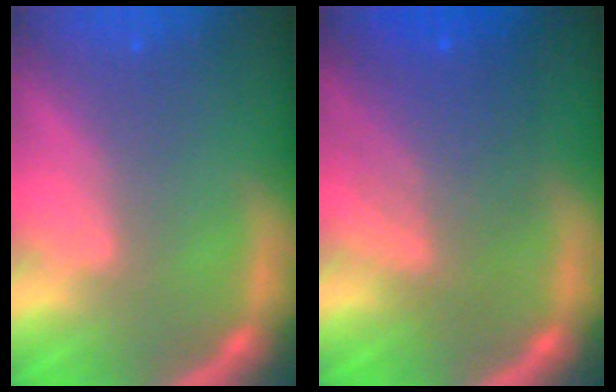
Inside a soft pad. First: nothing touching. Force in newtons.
{"total": 6.5}